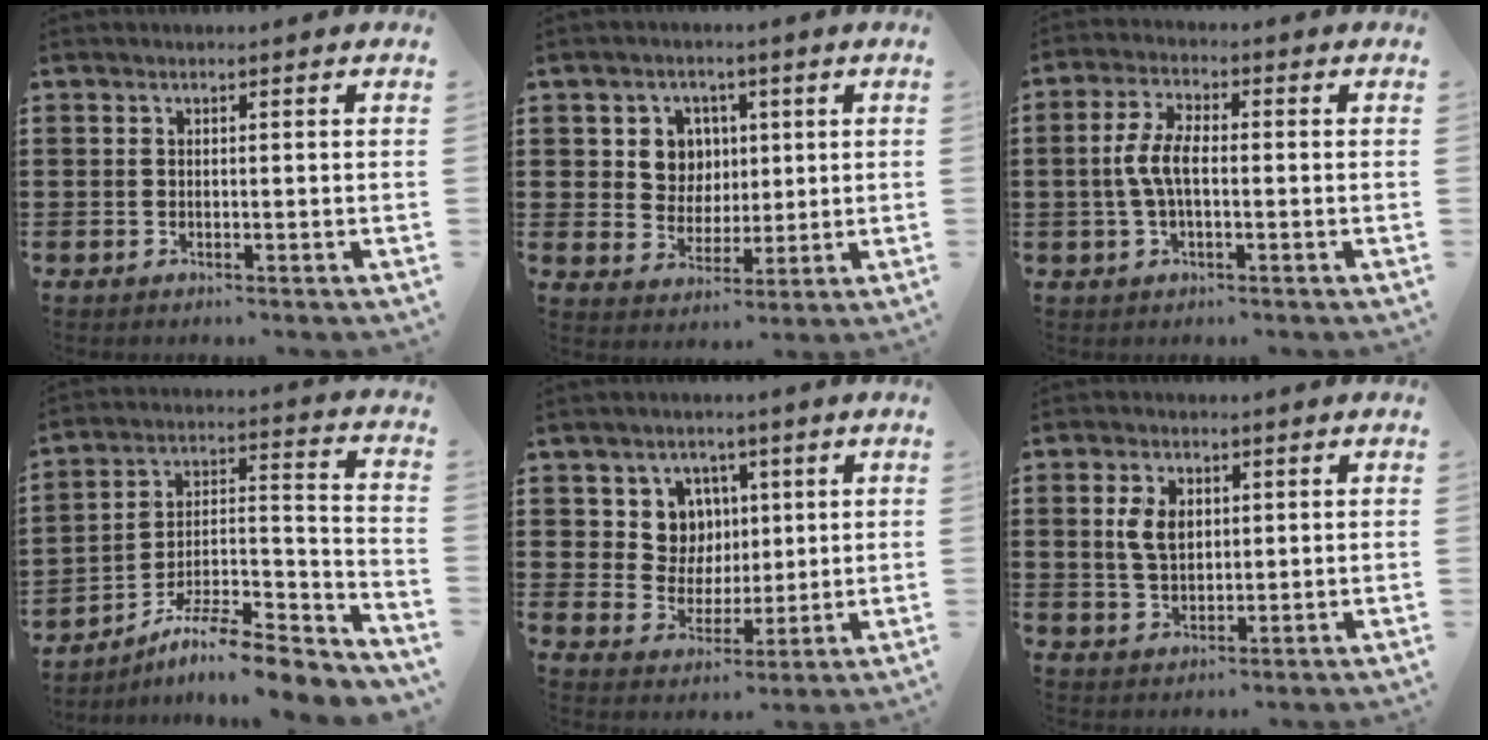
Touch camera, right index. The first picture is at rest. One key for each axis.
{"total": 5.6, "fx": 1.9, "fy": 5.0, "fz": 1.7, "tx": -0.047, "ty": 0.016, "tz": 0.033}
{"total": 5.2, "fx": -0.4, "fy": 1.7, "fz": 4.9, "tx": -0.112, "ty": -0.003, "tz": -0.014}
{"total": 8.3, "fx": -7.1, "fy": 0.6, "fz": 4.3, "tx": -0.061, "ty": 0.006, "tz": -0.137}
{"total": 7.0, "fx": 2.8, "fy": 6.1, "fz": 1.9, "tx": -0.053, "ty": 0.005, "tz": 0.054}
{"total": 4.8, "fx": 1.3, "fy": 2.6, "fz": 3.8, "tx": -0.085, "ty": 0.008, "tz": 0.021}